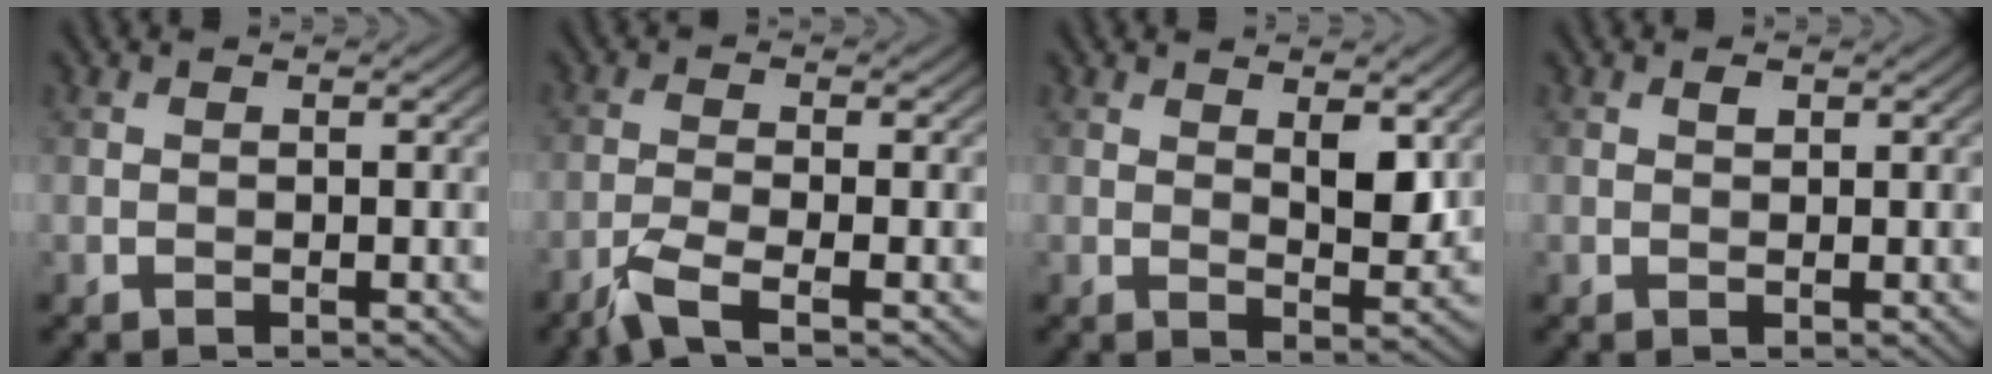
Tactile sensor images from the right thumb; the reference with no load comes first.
{"total": 4.1, "force": [-2.7, 0.5, 3.1], "torque": [-0.064, 0.000, -0.070]}
{"total": 4.0, "force": [1.8, 1.7, 3.2], "torque": [-0.059, -0.009, 0.035]}
{"total": 0.7, "force": [0.4, 0.4, 0.4], "torque": [-0.007, -0.002, 0.007]}